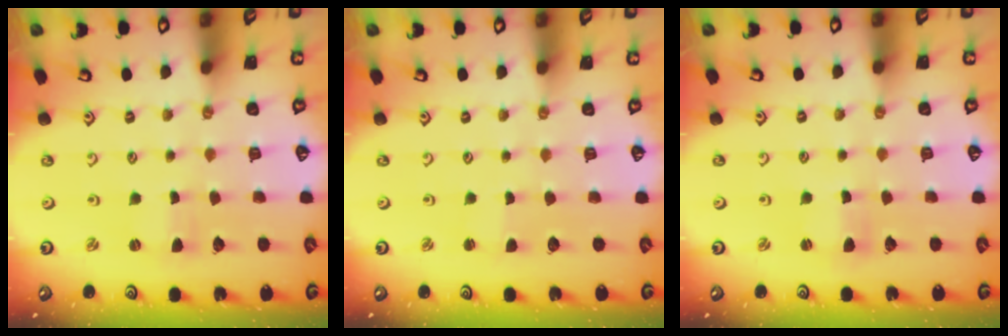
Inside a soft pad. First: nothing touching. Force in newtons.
{"total": 0.6, "press": 0.6, "slide": 0.0}
{"total": 1.7, "press": 1.7, "slide": 0.3}